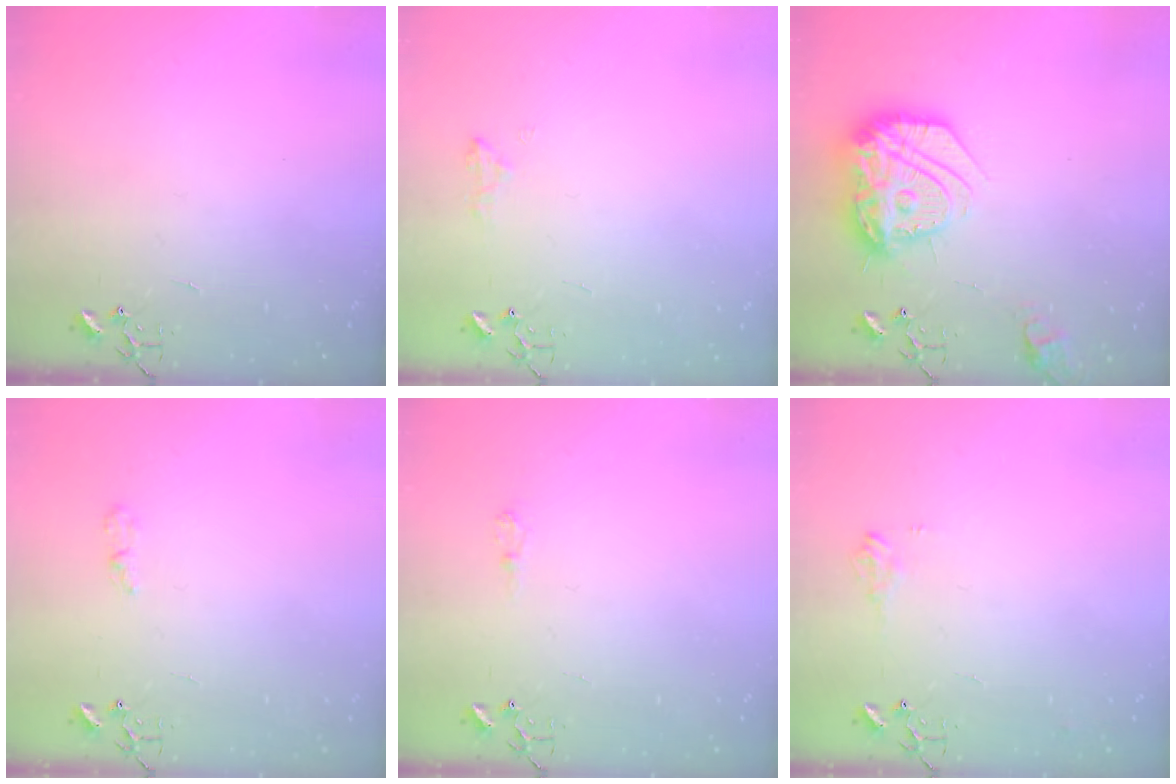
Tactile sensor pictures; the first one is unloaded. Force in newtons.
{"total": 8.5, "press": 8.5, "slide": 0.6}
{"total": 20.7, "press": 20.6, "slide": 1.5}
{"total": 3.3, "press": 3.3, "slide": 0.5}
{"total": 6.5, "press": 6.5, "slide": 0.6}
{"total": 7.7, "press": 7.7, "slide": 0.3}